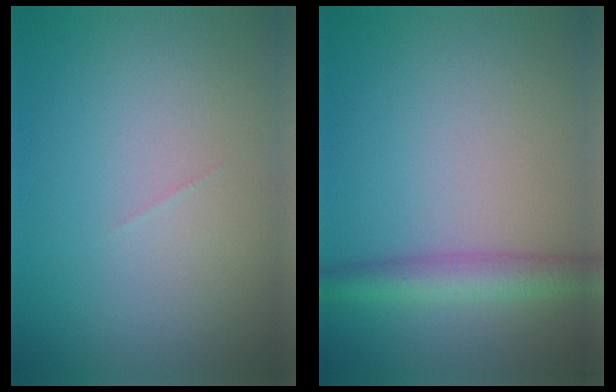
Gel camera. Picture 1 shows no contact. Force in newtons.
{"total": 3.5, "press": 3.5, "slide": 0.1}